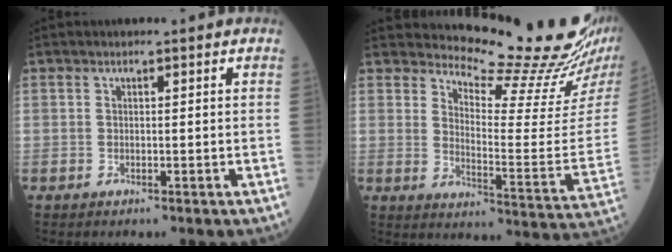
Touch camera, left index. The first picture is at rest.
{"total": 17.1, "force": [16.2, -0.8, 5.5], "torque": [-0.093, -0.115, 0.204]}